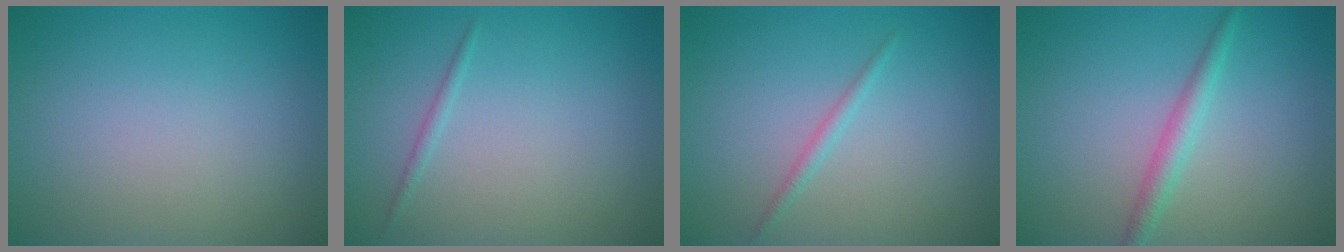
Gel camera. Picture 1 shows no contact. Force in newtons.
{"total": 0.7, "press": 0.7, "slide": 0.1}
{"total": 1.0, "press": 1.0, "slide": 0.0}
{"total": 2.1, "press": 2.1, "slide": 0.0}